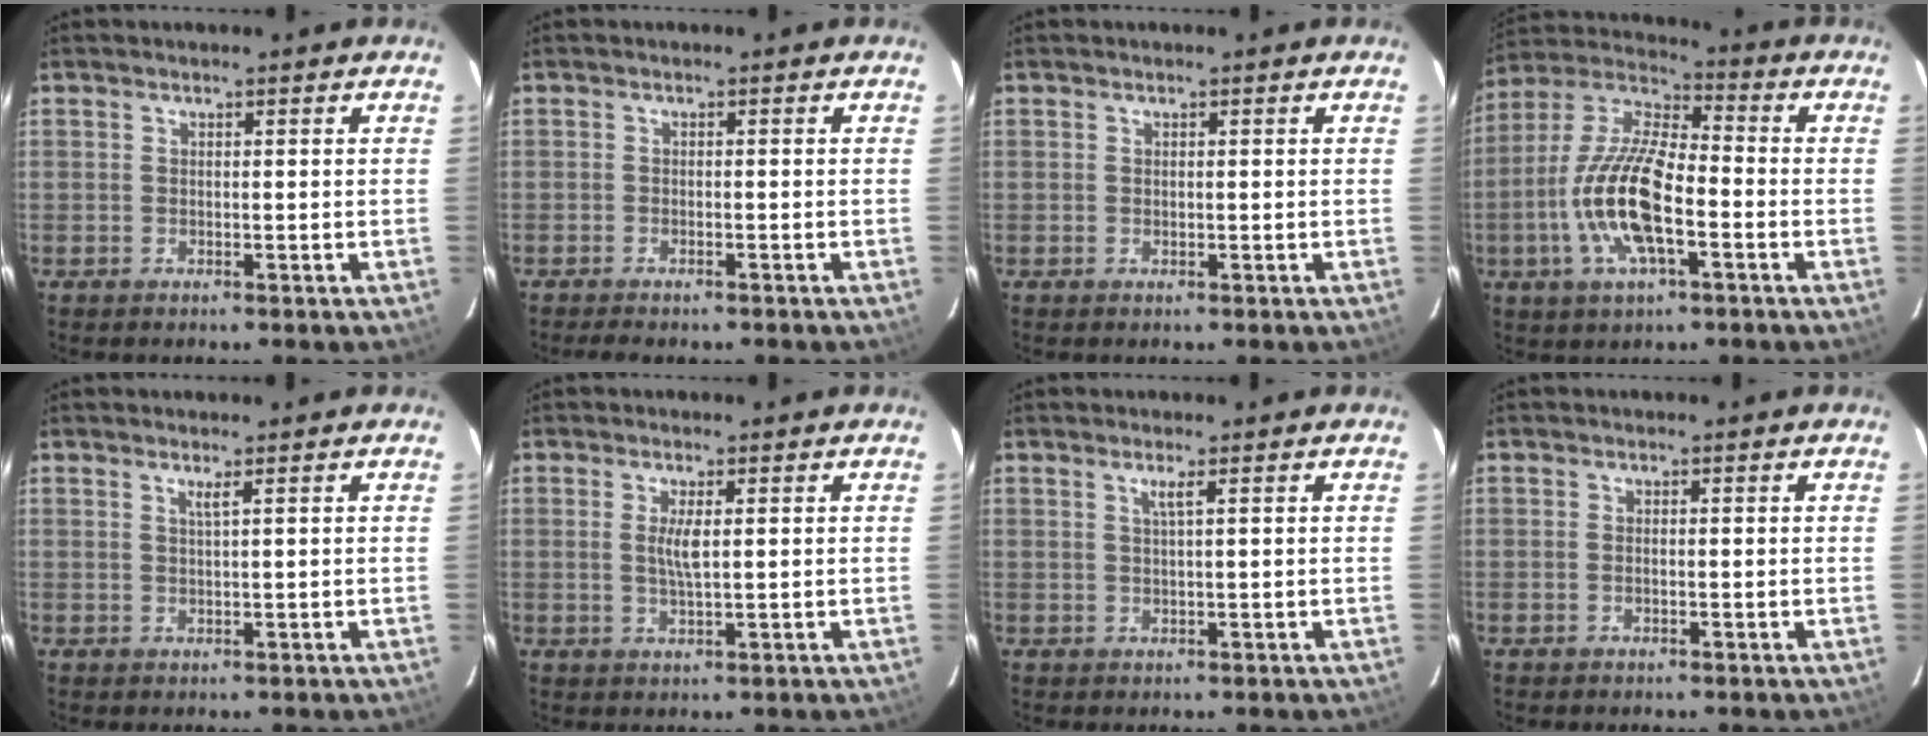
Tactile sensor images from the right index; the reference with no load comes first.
{"total": 4.2, "force": [-3.5, 1.1, 2.0], "torque": [-0.046, -0.012, -0.055]}
{"total": 0.0}
{"total": 16.3, "force": [-4.7, 5.9, 14.5], "torque": [-0.297, -0.003, -0.095]}
{"total": 1.1, "force": [0.5, -0.4, 0.9], "torque": [-0.015, -0.003, 0.008]}
{"total": 3.1, "force": [0.5, 0.6, 3.0], "torque": [-0.059, -0.004, 0.009]}
{"total": 1.5, "force": [0.6, -0.5, 1.2], "torque": [-0.022, -0.002, 0.011]}
{"total": 0.5, "force": [-0.1, 0.2, 0.5], "torque": [-0.011, 0.001, -0.003]}